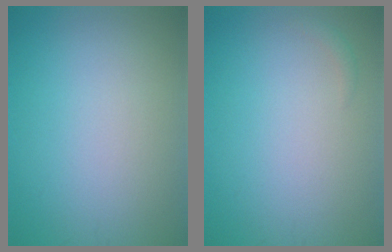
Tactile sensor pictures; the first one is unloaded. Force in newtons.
{"total": 0.6, "press": 0.6, "slide": 0.1}